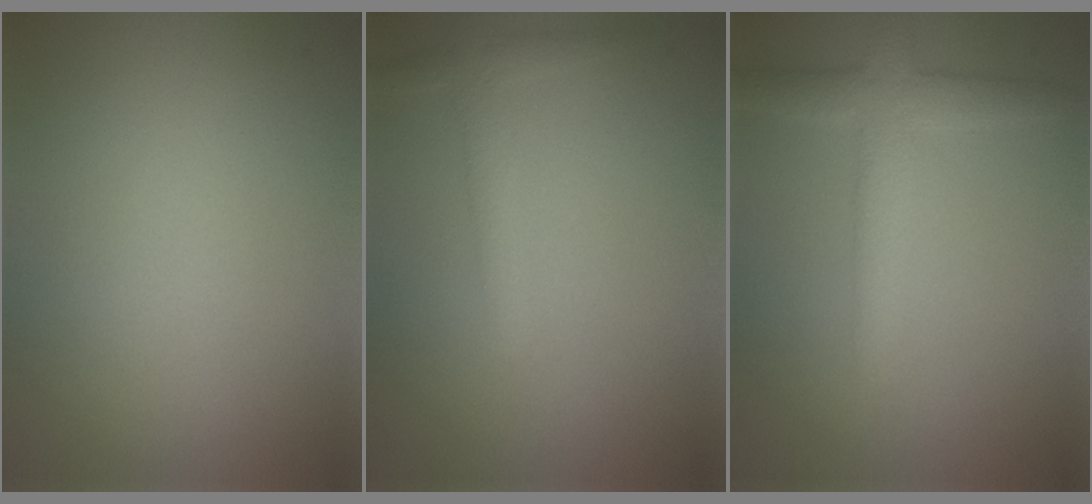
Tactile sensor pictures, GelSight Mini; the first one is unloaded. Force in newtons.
{"total": 2.0, "press": 2.0, "slide": 0.1}
{"total": 3.7, "press": 3.7, "slide": 0.3}